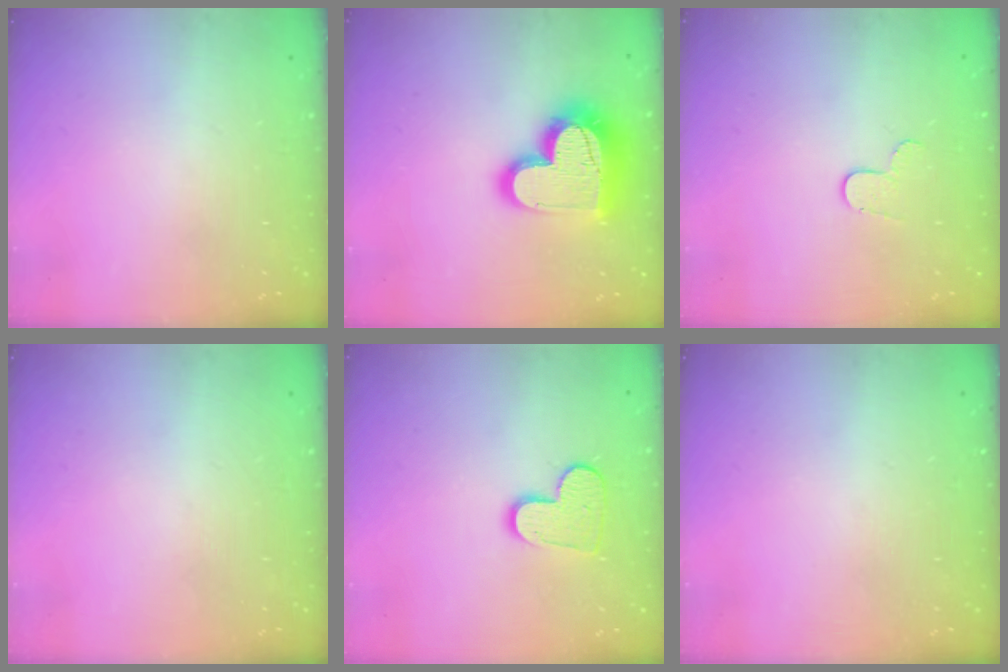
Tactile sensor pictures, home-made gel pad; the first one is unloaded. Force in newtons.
{"total": 21.0, "press": 21.0, "slide": 1.7}
{"total": 5.1, "press": 5.1, "slide": 0.5}
{"total": 0.0}
{"total": 9.7, "press": 9.7, "slide": 0.5}
{"total": 0.0}